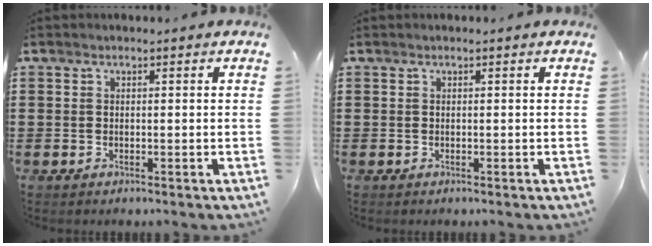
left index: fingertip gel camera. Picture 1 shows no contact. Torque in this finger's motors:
{"motor_torque": [0.03, 0.03, 0.00, 0.00]}